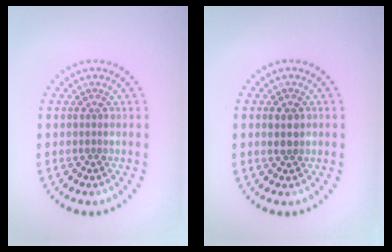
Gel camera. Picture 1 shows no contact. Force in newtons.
{"total": 1.5, "press": 1.4, "slide": 0.4}